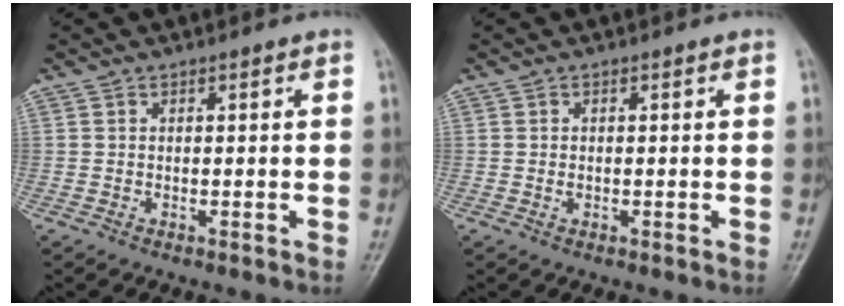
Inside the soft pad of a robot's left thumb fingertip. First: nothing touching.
{"total": 0.7, "force": [-0.1, 0.5, 0.5], "torque": [-0.007, 0.000, -0.001]}